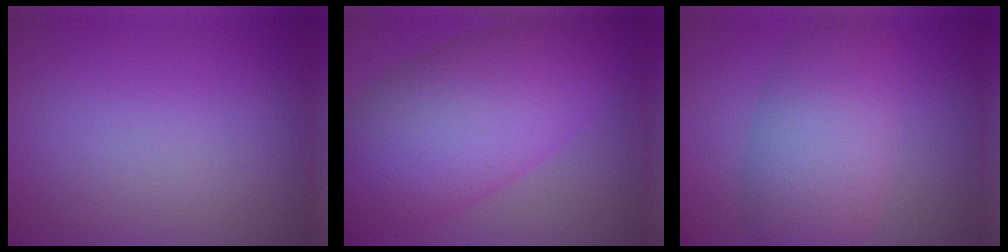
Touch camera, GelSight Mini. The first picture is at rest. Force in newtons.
{"total": 11.8, "press": 11.8, "slide": 0.6}
{"total": 6.9, "press": 6.9, "slide": 0.4}